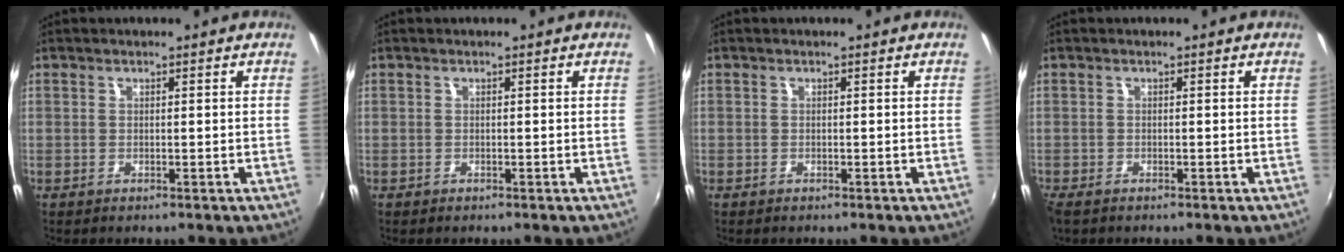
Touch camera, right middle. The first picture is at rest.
{"total": 1.8, "force": [-1.4, 1.2, -0.2], "torque": [0.000, 0.003, -0.026]}
{"total": 0.6, "force": [-0.4, 0.4, 0.0], "torque": [-0.001, 0.000, -0.007]}
{"total": 1.5, "force": [-1.2, 0.7, 0.7], "torque": [-0.016, -0.008, -0.021]}